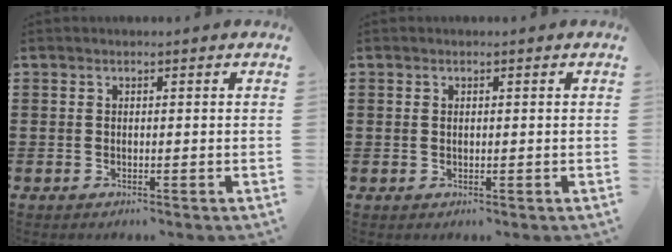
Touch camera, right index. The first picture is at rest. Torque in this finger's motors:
{"motor_torque": [-0.43, 0.24, -0.02, -0.01]}